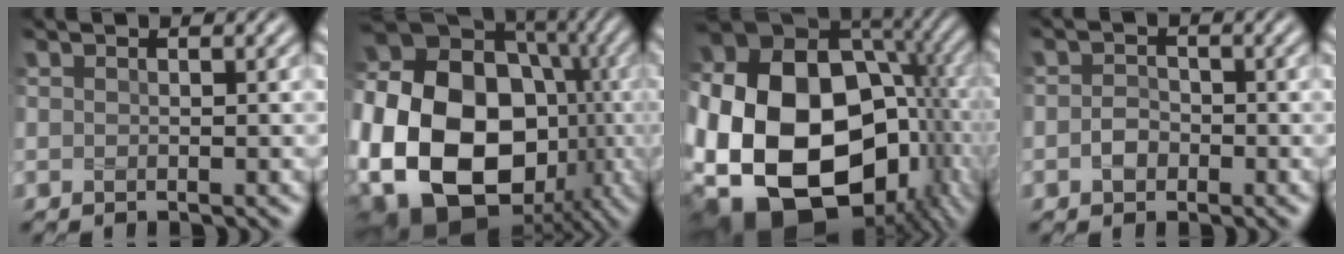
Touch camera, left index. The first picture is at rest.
{"total": 21.8, "force": [-3.5, 17.0, 13.2], "torque": [-0.246, -0.026, -0.079]}
{"total": 23.3, "force": [-4.9, 17.3, 14.8], "torque": [-0.297, -0.034, -0.087]}
{"total": 1.7, "force": [-0.6, 1.4, 0.8], "torque": [-0.015, 0.002, -0.015]}